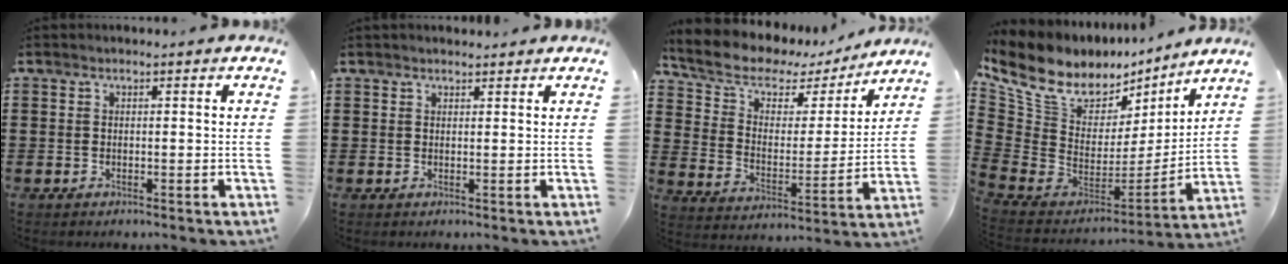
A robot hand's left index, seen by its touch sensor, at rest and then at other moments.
{"total": 0.9, "force": [0.8, 0.3, 0.1], "torque": [-0.004, 0.001, 0.016]}
{"total": 6.8, "force": [5.2, 3.7, 2.2], "torque": [-0.080, -0.032, 0.088]}
{"total": 9.8, "force": [6.9, 5.6, 4.2], "torque": [-0.138, -0.056, 0.121]}